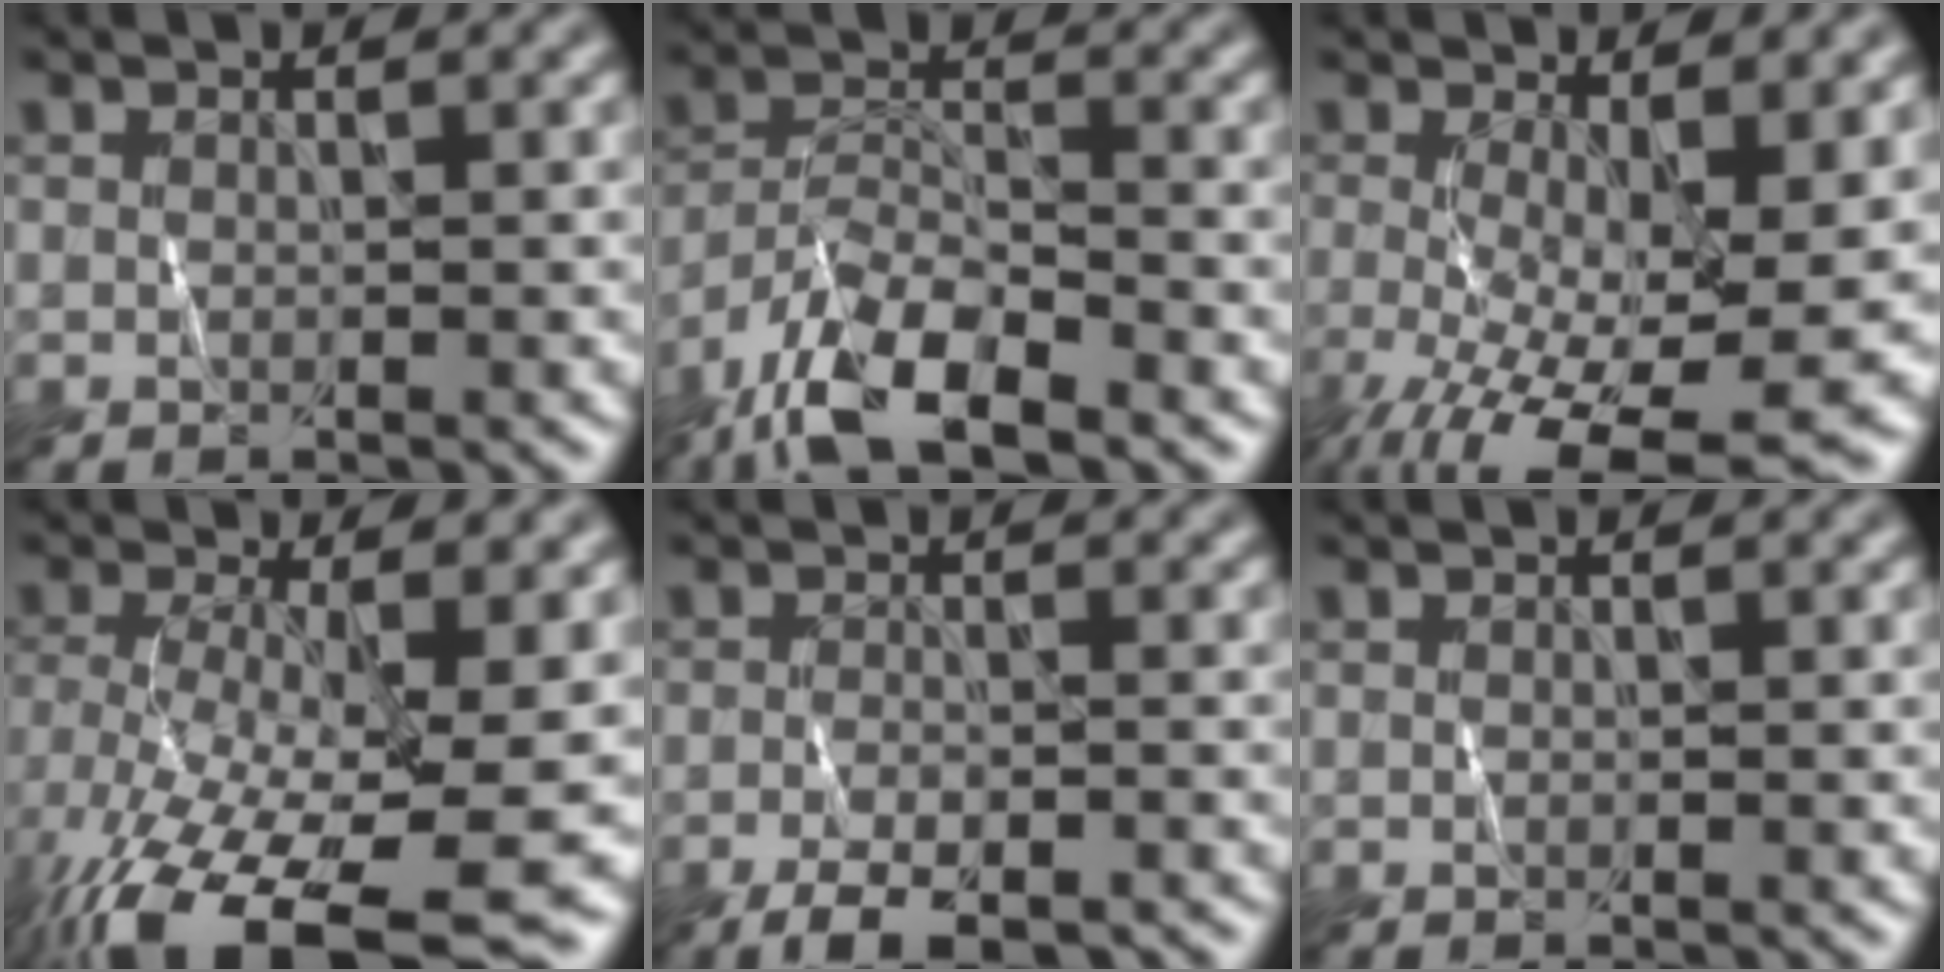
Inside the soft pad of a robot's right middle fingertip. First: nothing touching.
{"total": 8.2, "force": [-6.1, 2.6, 4.9], "torque": [-0.089, -0.001, -0.119]}
{"total": 11.8, "force": [-3.1, 4.8, 10.3], "torque": [-0.175, -0.031, -0.038]}
{"total": 14.7, "force": [-6.4, 5.9, 11.8], "torque": [-0.237, -0.031, -0.097]}
{"total": 3.8, "force": [-3.0, 0.8, 2.2], "torque": [-0.043, -0.005, -0.052]}
{"total": 0.0}